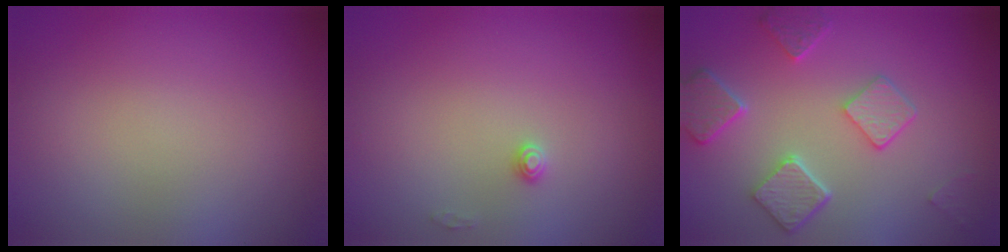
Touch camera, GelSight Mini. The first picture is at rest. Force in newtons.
{"total": 0.9, "press": 0.9, "slide": 0.1}
{"total": 5.0, "press": 4.0, "slide": 3.1}